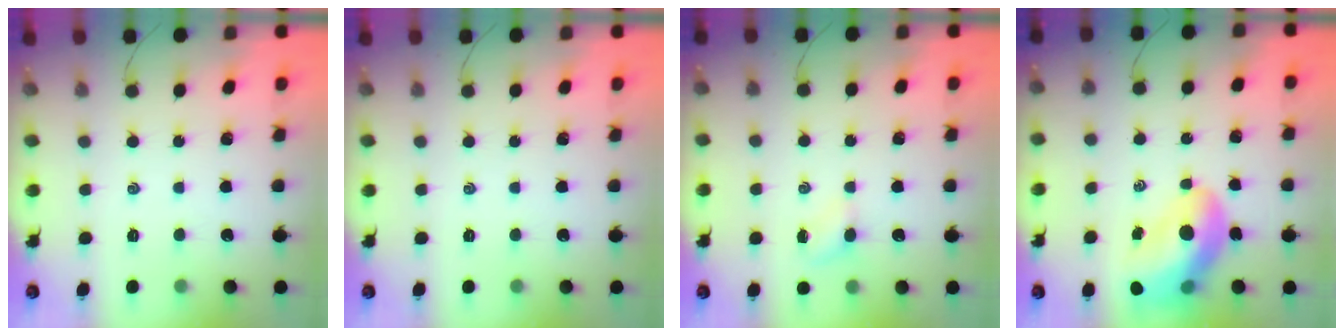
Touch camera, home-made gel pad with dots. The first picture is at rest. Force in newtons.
{"total": 0.0}
{"total": 2.8, "press": 2.6, "slide": 0.9}
{"total": 14.0, "press": 13.5, "slide": 3.6}